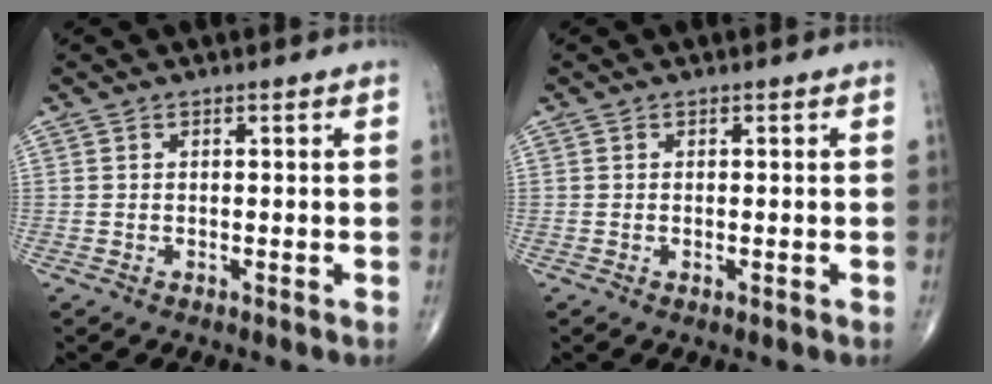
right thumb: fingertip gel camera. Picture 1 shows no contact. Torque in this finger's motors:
{"motor_torque": [-0.17, 0.24, 0.07, 0.21, 0.01]}